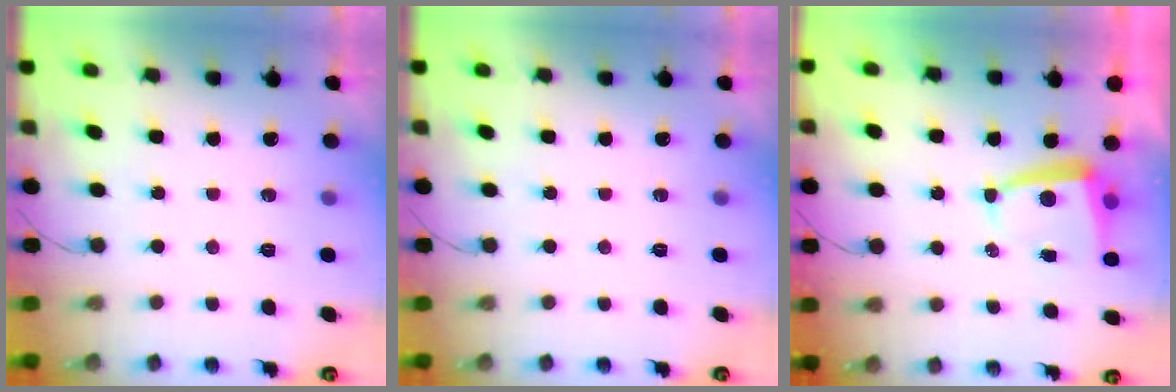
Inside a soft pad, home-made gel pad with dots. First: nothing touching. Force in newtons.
{"total": 0.0}
{"total": 5.3, "press": 5.2, "slide": 0.7}